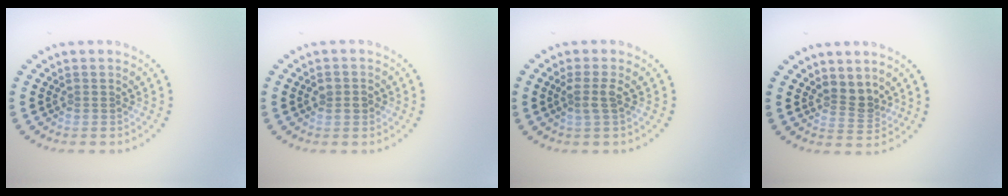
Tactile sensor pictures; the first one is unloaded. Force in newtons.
{"total": 1.5, "press": 1.5, "slide": 0.1}
{"total": 1.8, "press": 1.4, "slide": 1.0}
{"total": 2.3, "press": 1.8, "slide": 1.6}